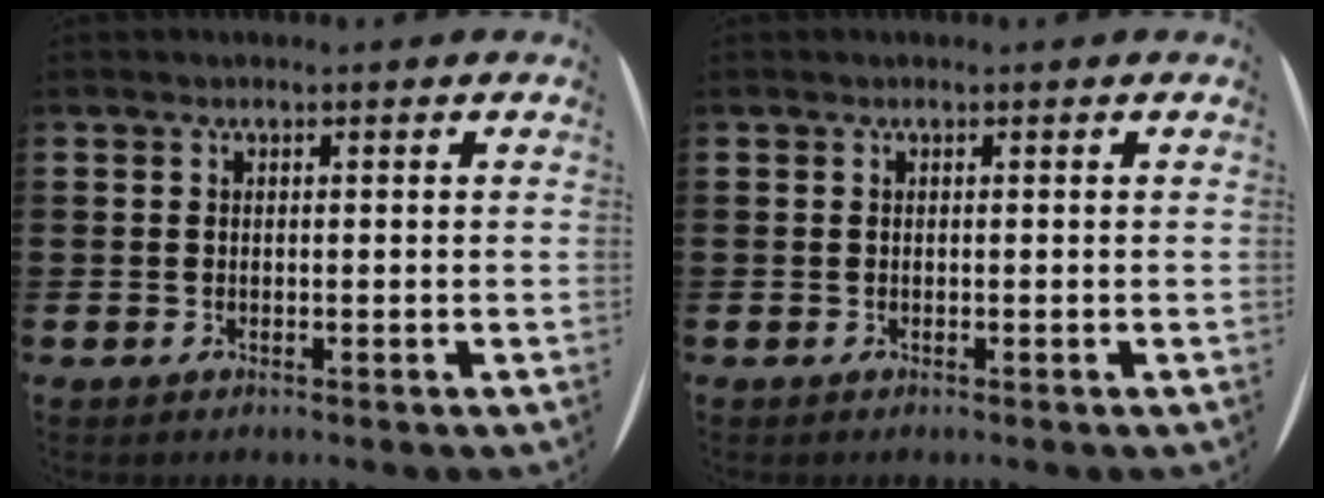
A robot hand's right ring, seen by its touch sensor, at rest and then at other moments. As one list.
[{"total": 0.0}]